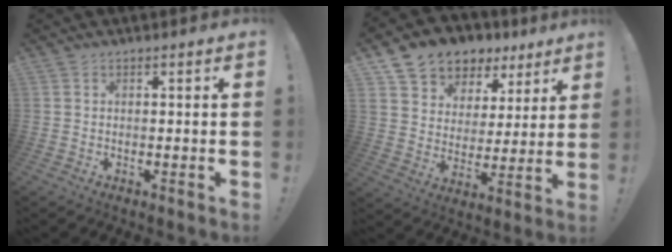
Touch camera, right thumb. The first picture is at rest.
{"total": 8.3, "force": [5.7, 5.9, 1.2], "torque": [-0.023, -0.052, 0.110]}